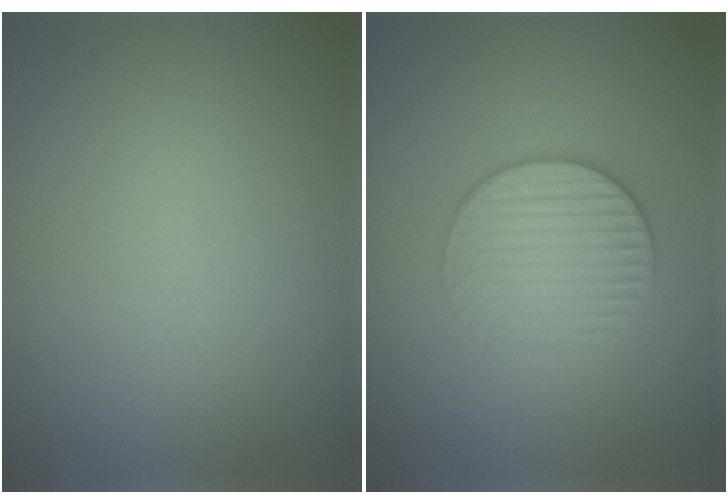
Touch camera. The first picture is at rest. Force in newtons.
{"total": 3.1, "press": 2.8, "slide": 1.2}